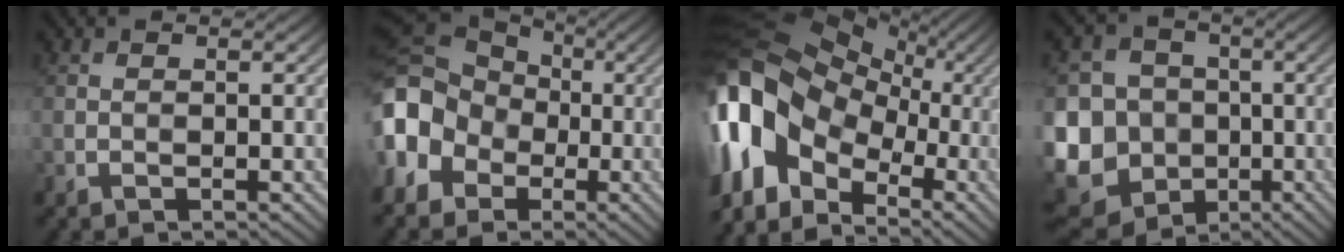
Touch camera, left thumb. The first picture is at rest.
{"total": 13.9, "force": [-2.3, 11.5, 7.5], "torque": [-0.196, -0.011, -0.066]}
{"total": 18.1, "force": [-1.3, 13.6, 11.9], "torque": [-0.272, -0.002, -0.031]}
{"total": 16.1, "force": [-5.1, 14.3, 5.4], "torque": [-0.180, -0.038, -0.098]}